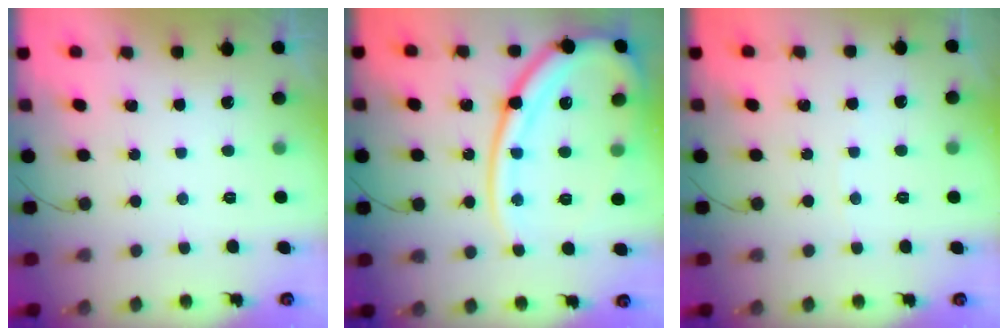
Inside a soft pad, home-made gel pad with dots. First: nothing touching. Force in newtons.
{"total": 21.4, "press": 21.3, "slide": 1.7}
{"total": 1.6, "press": 1.6, "slide": 0.2}